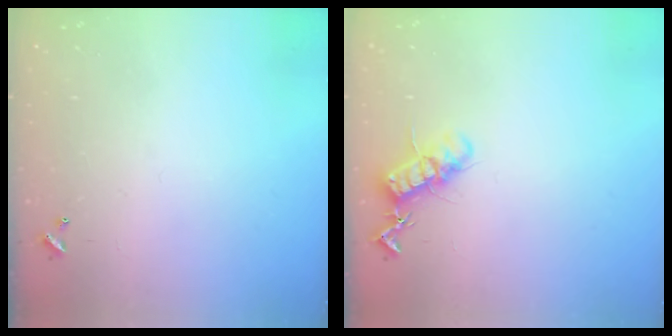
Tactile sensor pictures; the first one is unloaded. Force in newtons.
{"total": 12.5, "press": 12.5, "slide": 0.6}